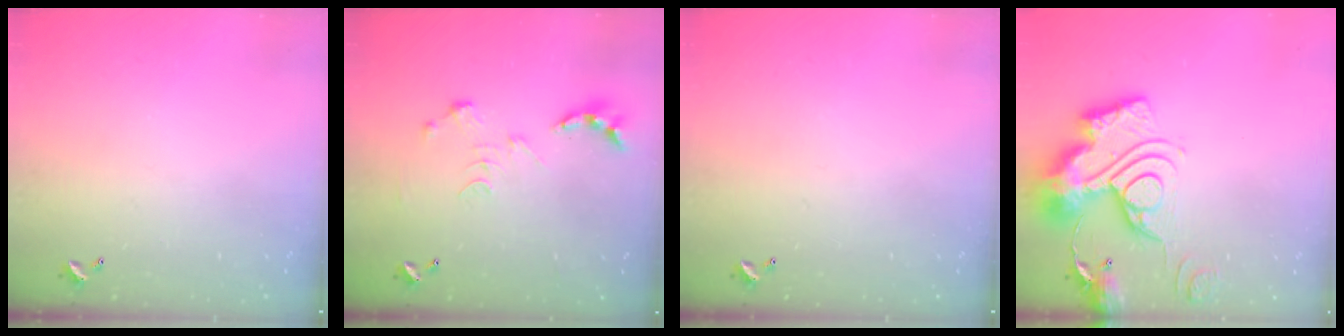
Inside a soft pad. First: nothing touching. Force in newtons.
{"total": 0.0}
{"total": 0.0}
{"total": 21.4, "press": 21.3, "slide": 2.0}